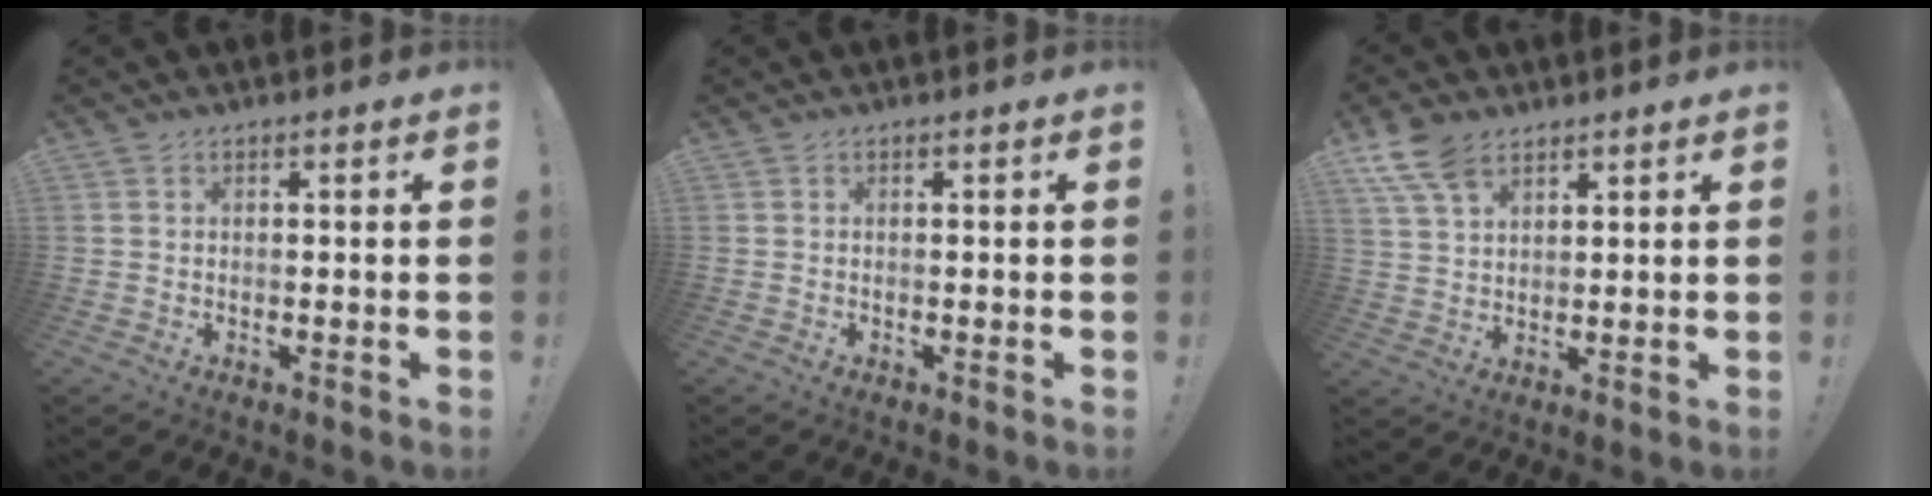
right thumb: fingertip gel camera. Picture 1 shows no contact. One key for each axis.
{"total": 0.0}
{"total": 8.9, "fx": 5.8, "fy": 4.9, "fz": 4.6, "tx": -0.090, "ty": -0.018, "tz": 0.116}